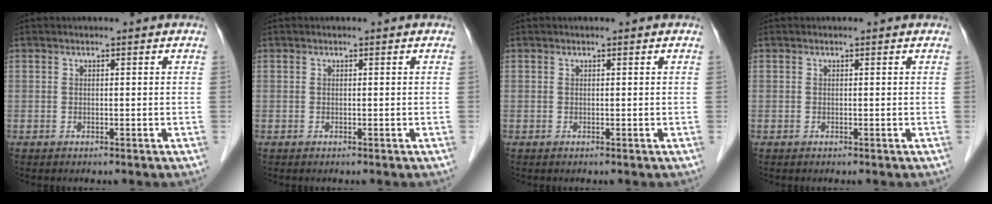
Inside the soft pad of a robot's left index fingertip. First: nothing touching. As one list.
[{"total": 0.0}, {"total": 0.0}, {"total": 0.0}]